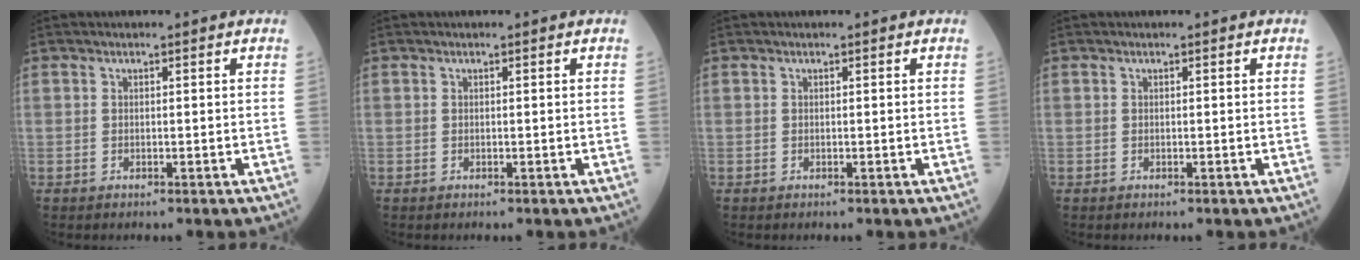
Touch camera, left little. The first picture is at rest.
{"total": 0.0}
{"total": 0.0}
{"total": 0.0}